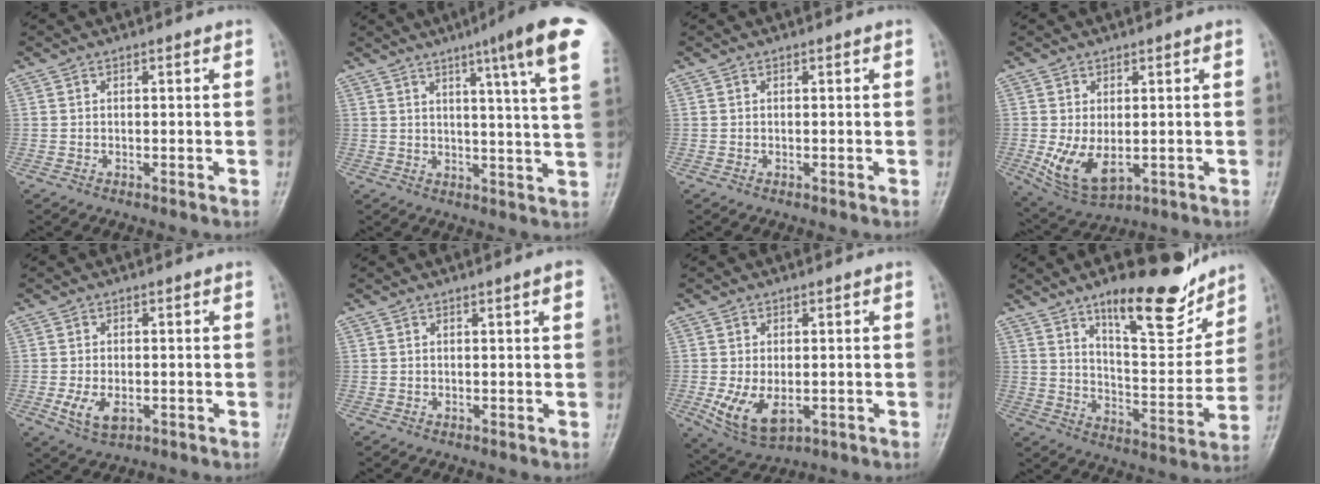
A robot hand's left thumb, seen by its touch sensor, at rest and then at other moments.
{"total": 14.6, "force": [7.8, 0.5, 12.4], "torque": [-0.164, -0.030, 0.089]}
{"total": 0.0}
{"total": 8.3, "force": [-0.9, 4.8, 6.7], "torque": [-0.123, -0.013, 0.003]}
{"total": 5.1, "force": [-1.4, 2.9, 3.9], "torque": [-0.076, -0.006, -0.019]}
{"total": 1.8, "force": [0.9, 0.1, 1.6], "torque": [-0.025, -0.001, 0.012]}
{"total": 8.0, "force": [-1.5, 4.7, 6.3], "torque": [-0.118, -0.014, -0.012]}
{"total": 18.0, "force": [12.5, 5.8, 11.6], "torque": [-0.125, -0.084, 0.201]}